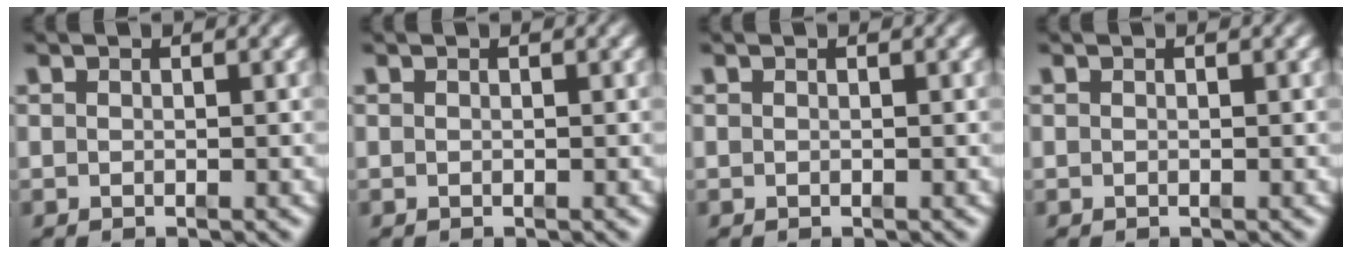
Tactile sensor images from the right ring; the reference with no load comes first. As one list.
[{"total": 0.0}, {"total": 0.0}, {"total": 0.0}]